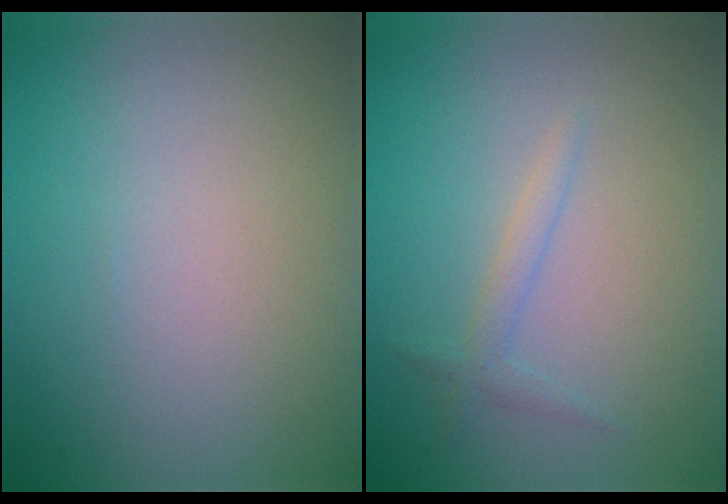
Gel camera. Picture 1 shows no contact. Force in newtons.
{"total": 1.3, "press": 1.3, "slide": 0.1}